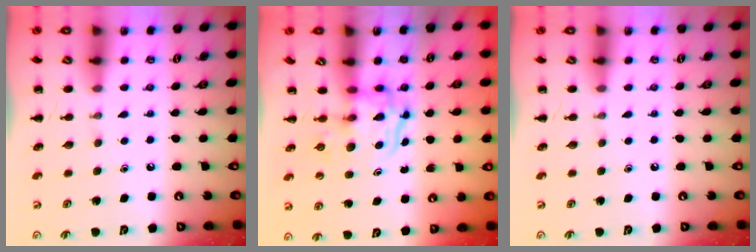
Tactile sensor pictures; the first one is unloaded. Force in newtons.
{"total": 3.1, "press": 3.1, "slide": 0.4}
{"total": 0.0}